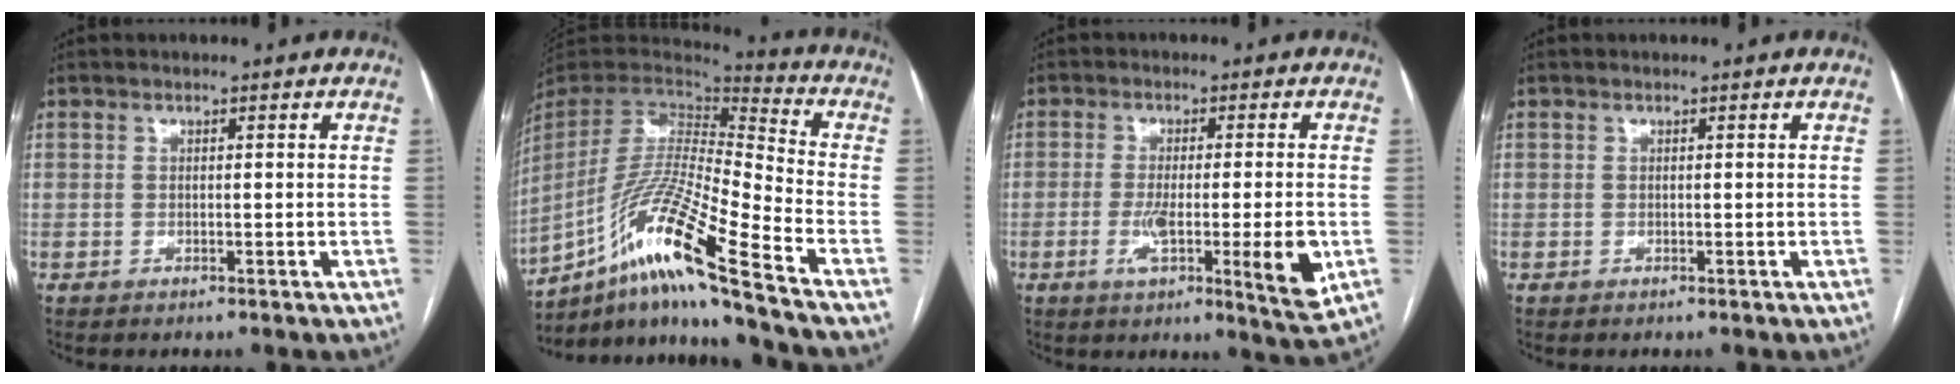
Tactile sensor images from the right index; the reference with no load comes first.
{"total": 20.0, "force": [-12.4, -1.0, 15.7], "torque": [-0.323, -0.022, -0.235]}
{"total": 10.3, "force": [-2.7, 1.1, 9.8], "torque": [-0.147, -0.018, -0.040]}
{"total": 0.0}